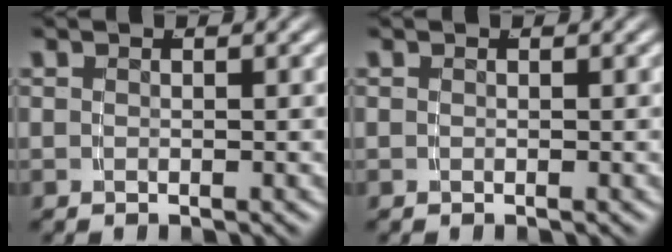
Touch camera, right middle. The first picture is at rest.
{"total": 0.0}